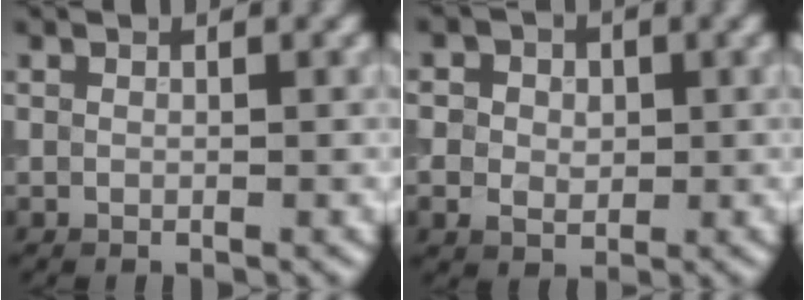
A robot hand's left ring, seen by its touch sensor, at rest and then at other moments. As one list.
[{"total": 5.2, "force": [1.0, 4.4, 2.6], "torque": [-0.040, 0.020, -0.010]}]